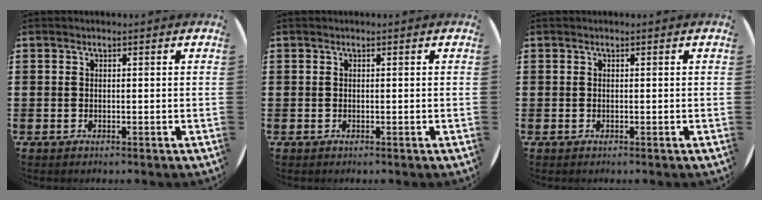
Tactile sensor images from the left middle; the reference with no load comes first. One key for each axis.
{"total": 0.0}
{"total": 0.0}